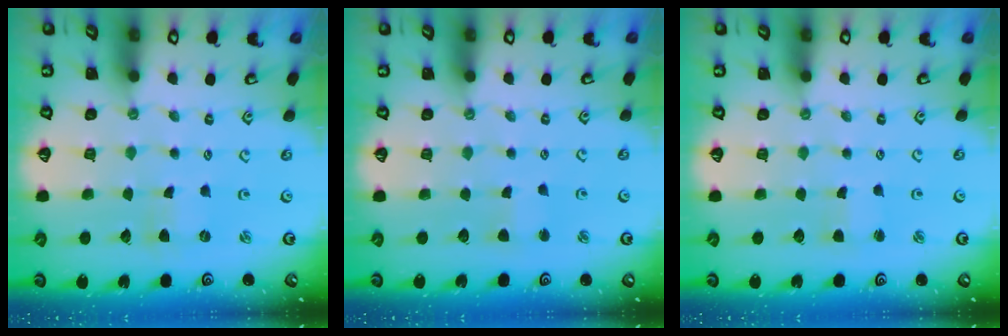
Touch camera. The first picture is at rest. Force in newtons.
{"total": 2.5, "press": 2.5, "slide": 0.3}
{"total": 1.9, "press": 1.9, "slide": 0.3}